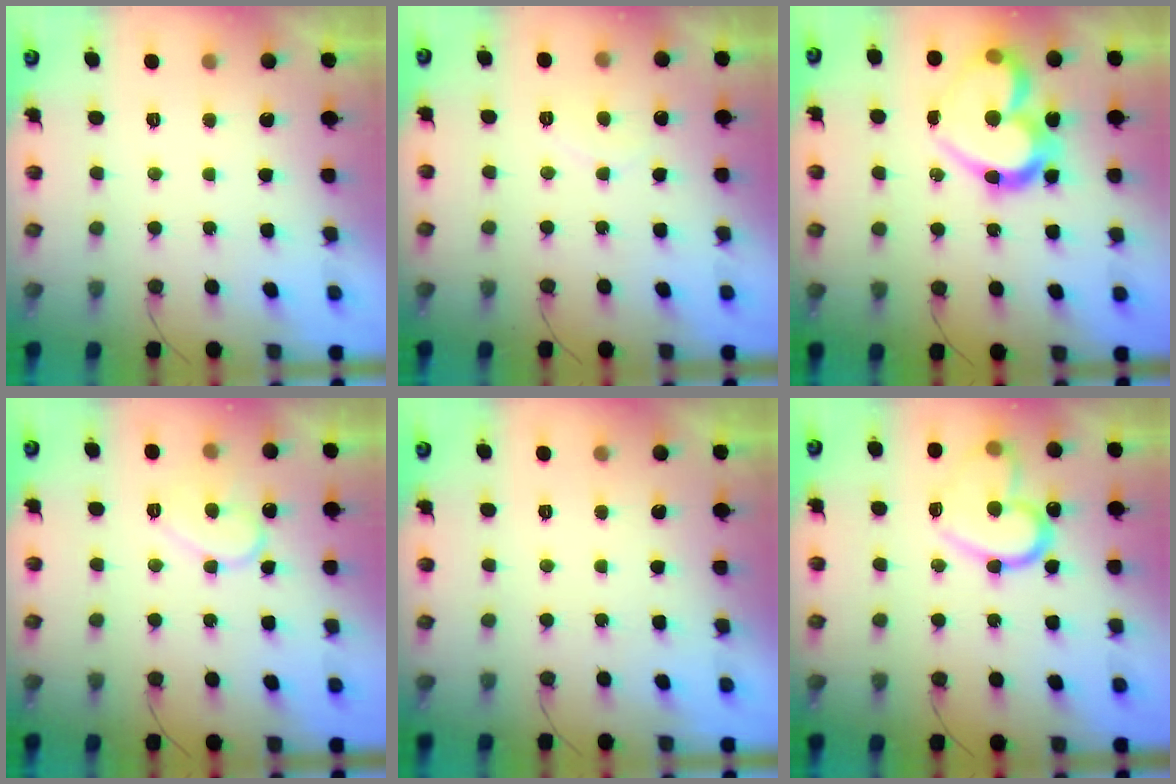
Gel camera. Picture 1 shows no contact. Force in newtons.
{"total": 5.9, "press": 5.9, "slide": 0.5}
{"total": 18.1, "press": 18.0, "slide": 1.8}
{"total": 9.7, "press": 9.7, "slide": 0.8}
{"total": 0.0}
{"total": 16.8, "press": 16.8, "slide": 1.3}